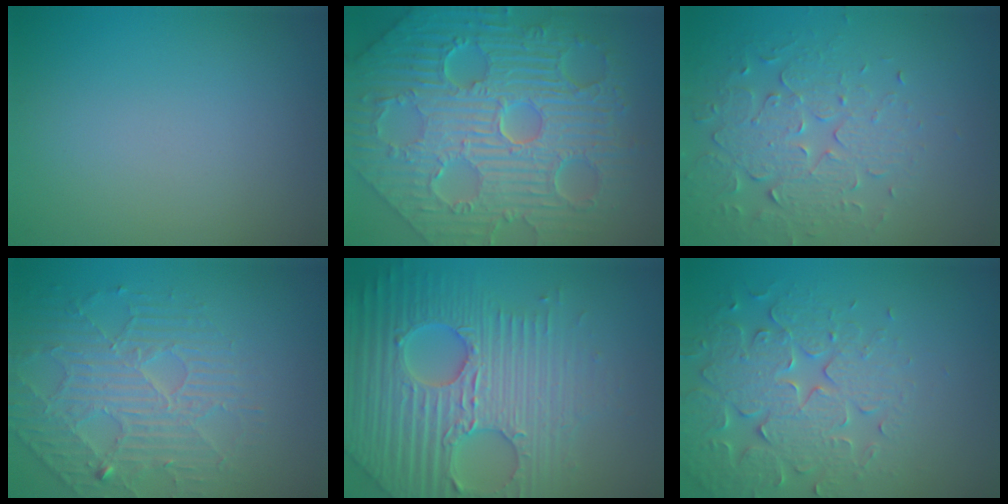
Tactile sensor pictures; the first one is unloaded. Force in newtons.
{"total": 12.5, "press": 8.2, "slide": 9.5}
{"total": 4.1, "press": 3.5, "slide": 2.2}
{"total": 4.3, "press": 3.7, "slide": 2.2}
{"total": 7.3, "press": 7.1, "slide": 1.7}
{"total": 4.6, "press": 4.5, "slide": 0.8}